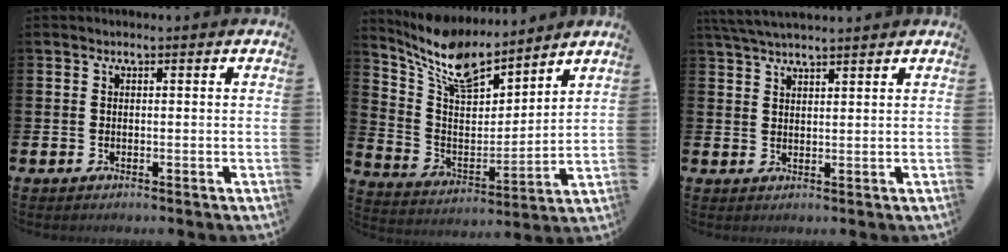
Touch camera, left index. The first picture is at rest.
{"total": 10.6, "force": [9.5, 3.1, 3.7], "torque": [-0.110, -0.053, 0.173]}
{"total": 3.9, "force": [3.7, 0.3, 1.4], "torque": [-0.035, -0.007, 0.068]}